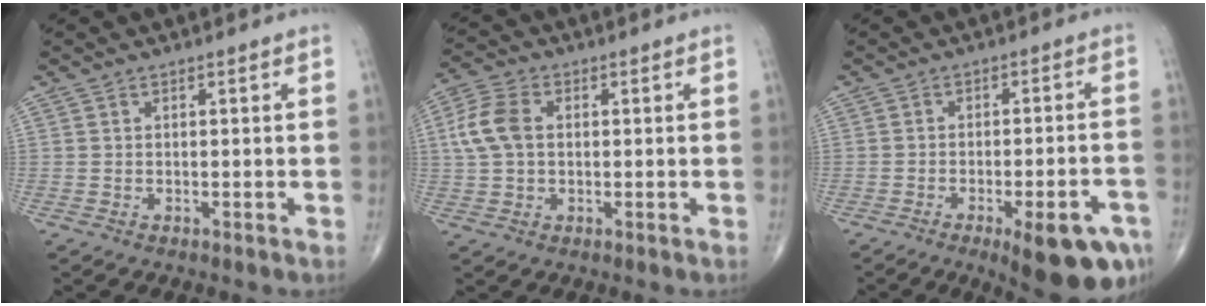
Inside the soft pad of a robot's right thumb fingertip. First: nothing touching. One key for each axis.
{"total": 7.6, "fx": 1.0, "fy": 5.1, "fz": 5.6, "tx": -0.127, "ty": 0.016, "tz": 0.019}
{"total": 13.5, "fx": -7.1, "fy": 3.9, "fz": 10.8, "tx": -0.097, "ty": 0.027, "tz": -0.088}